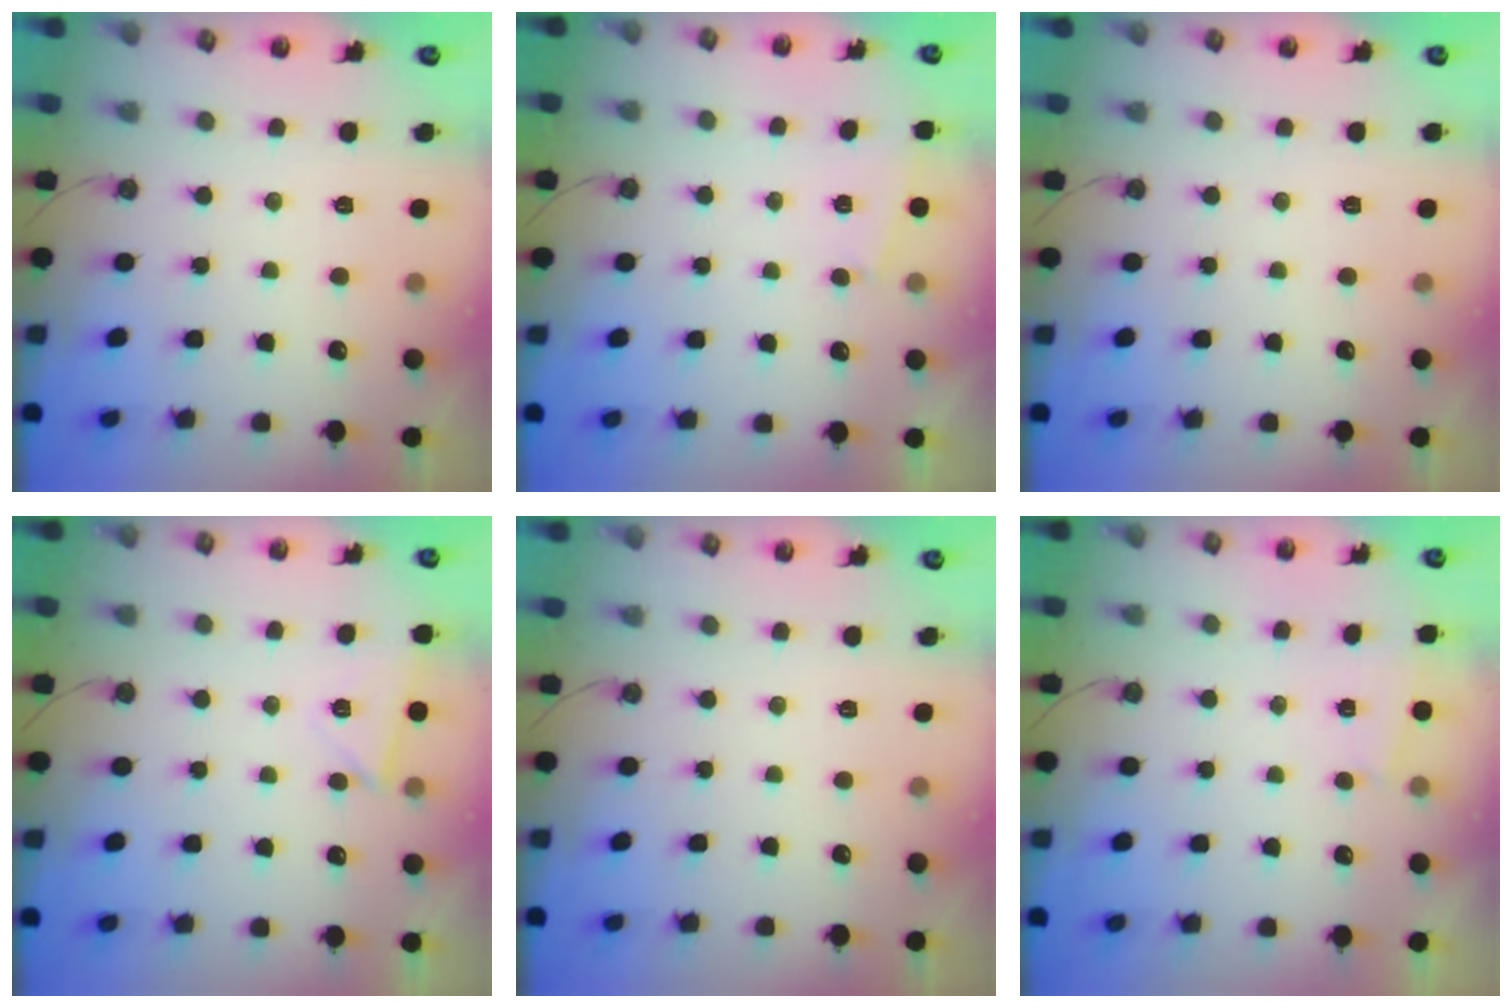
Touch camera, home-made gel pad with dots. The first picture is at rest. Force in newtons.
{"total": 1.6, "press": 1.0, "slide": 1.2}
{"total": 1.5, "press": 0.8, "slide": 1.3}
{"total": 4.0, "press": 4.0, "slide": 0.5}
{"total": 0.0}
{"total": 1.1, "press": 1.1, "slide": 0.1}